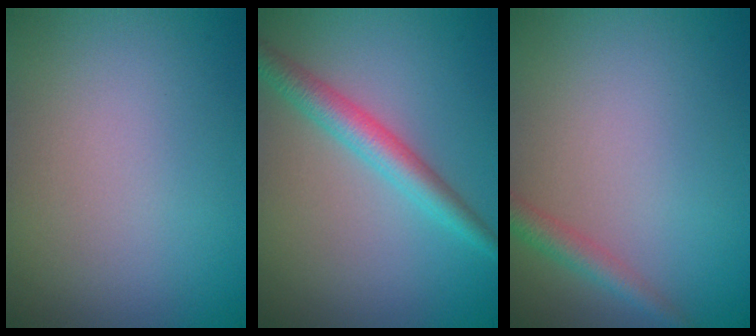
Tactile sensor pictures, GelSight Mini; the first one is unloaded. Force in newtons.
{"total": 3.6, "press": 3.6, "slide": 0.1}
{"total": 2.0, "press": 2.0, "slide": 0.0}